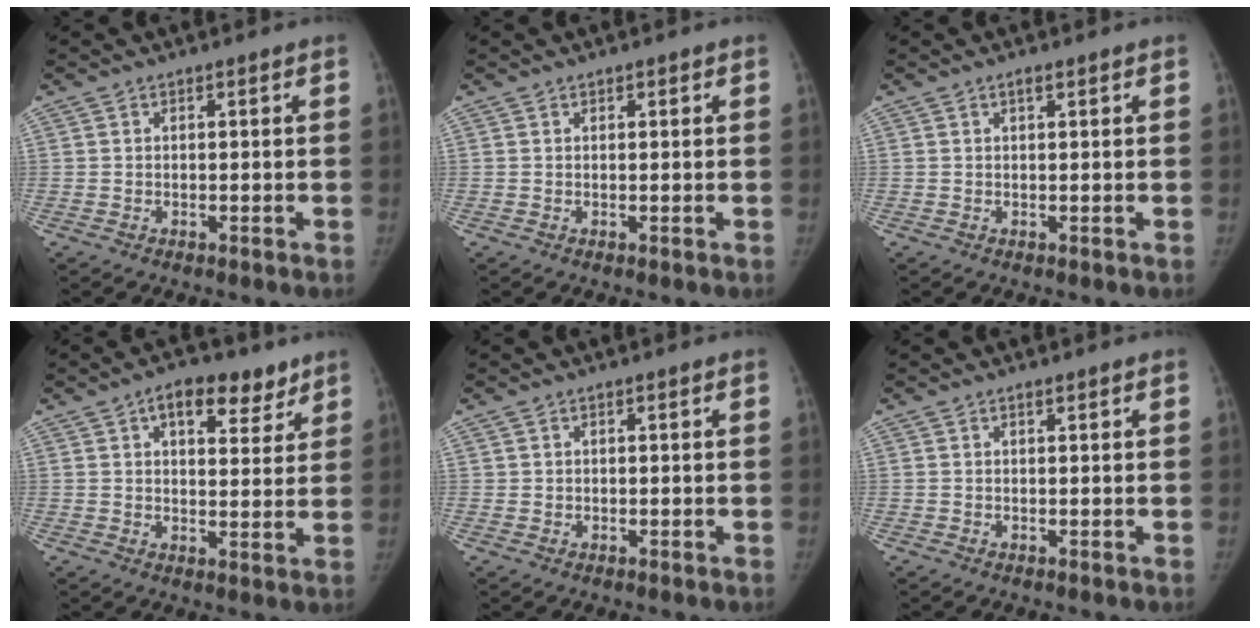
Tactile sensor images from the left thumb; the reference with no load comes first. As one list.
[{"total": 0.8, "force": [0.4, 0.4, 0.5], "torque": [0.000, 0.000, 0.004]}, {"total": 1.1, "force": [0.6, 0.4, 0.8], "torque": [-0.010, -0.001, 0.009]}, {"total": 9.9, "force": [5.6, 5.1, 6.2], "torque": [-0.055, -0.019, 0.079]}, {"total": 0.6, "force": [0.2, 0.6, 0.0], "torque": [0.010, 0.003, 0.000]}, {"total": 0.6, "force": [0.4, 0.2, 0.4], "torque": [-0.006, -0.002, 0.007]}]